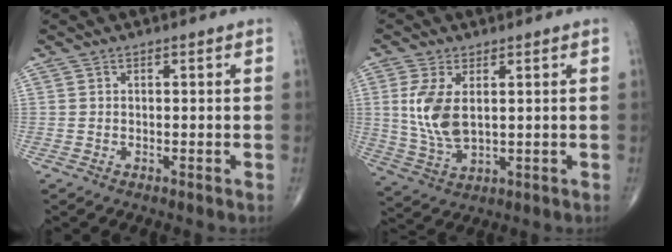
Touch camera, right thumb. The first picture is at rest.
{"total": 9.0, "force": [1.7, 4.7, 7.5], "torque": [-0.161, -0.012, 0.044]}